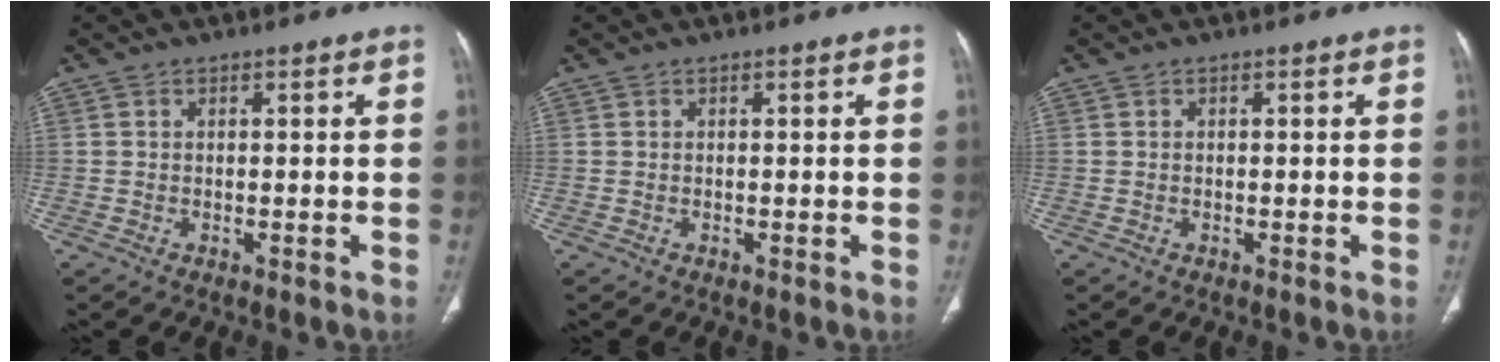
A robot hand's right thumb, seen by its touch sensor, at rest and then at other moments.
{"total": 0.0}
{"total": 0.0}